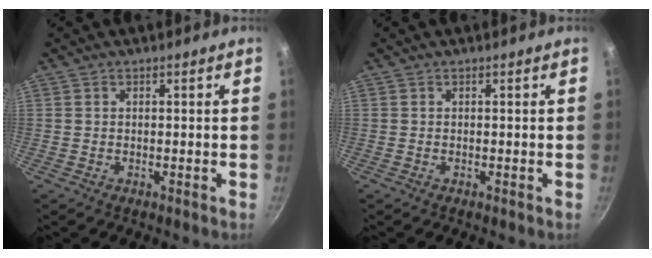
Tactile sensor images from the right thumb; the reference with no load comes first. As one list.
[{"total": 0.0}]